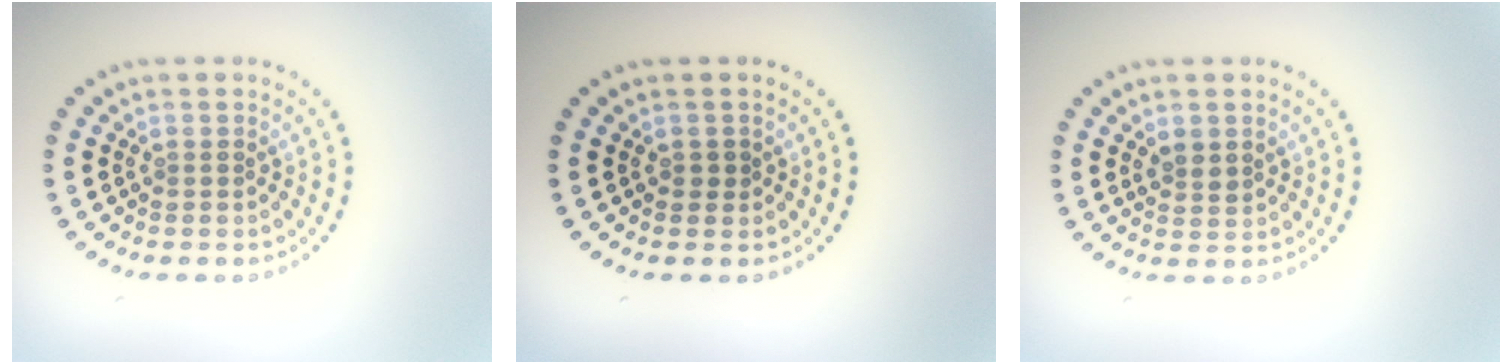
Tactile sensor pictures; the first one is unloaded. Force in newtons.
{"total": 0.7, "press": 0.7, "slide": 0.1}
{"total": 1.4, "press": 1.3, "slide": 0.5}